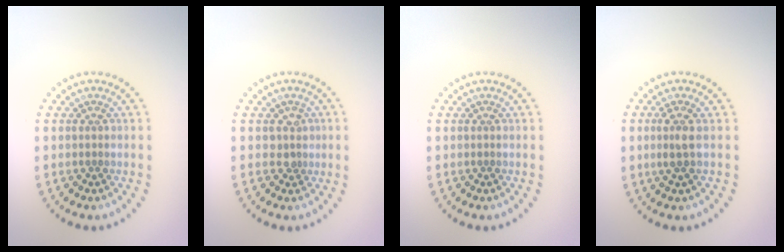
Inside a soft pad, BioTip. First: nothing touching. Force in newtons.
{"total": 1.4, "press": 1.0, "slide": 0.9}
{"total": 0.0}
{"total": 1.6, "press": 1.3, "slide": 1.0}